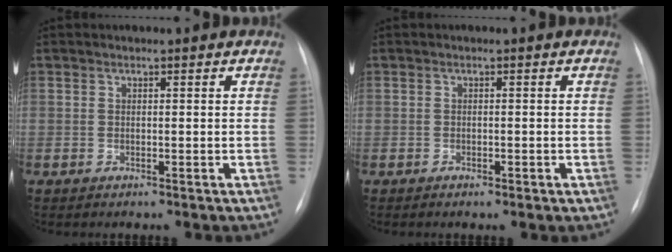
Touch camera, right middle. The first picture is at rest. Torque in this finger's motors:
{"motor_torque": [-0.30, -0.13, -0.02, -0.01]}